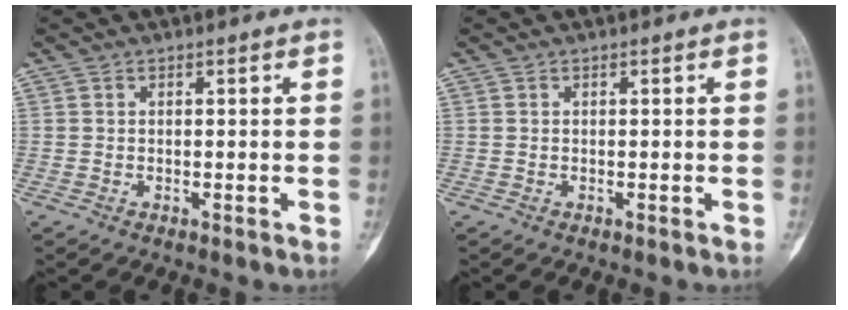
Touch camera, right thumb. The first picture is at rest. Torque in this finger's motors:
{"motor_torque": [0.03, 0.11, 0.15, 0.03, -0.03]}